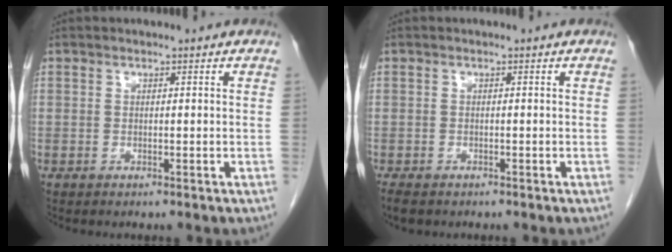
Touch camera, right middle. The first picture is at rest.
{"total": 3.2, "force": [-2.4, 1.4, 1.4], "torque": [-0.030, -0.007, -0.035]}